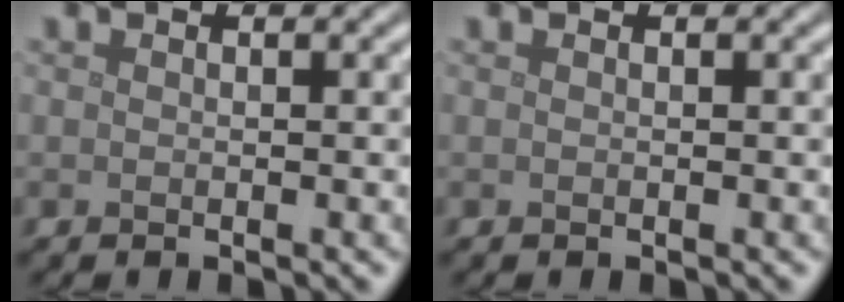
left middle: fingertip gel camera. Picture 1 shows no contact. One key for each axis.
{"total": 0.0}